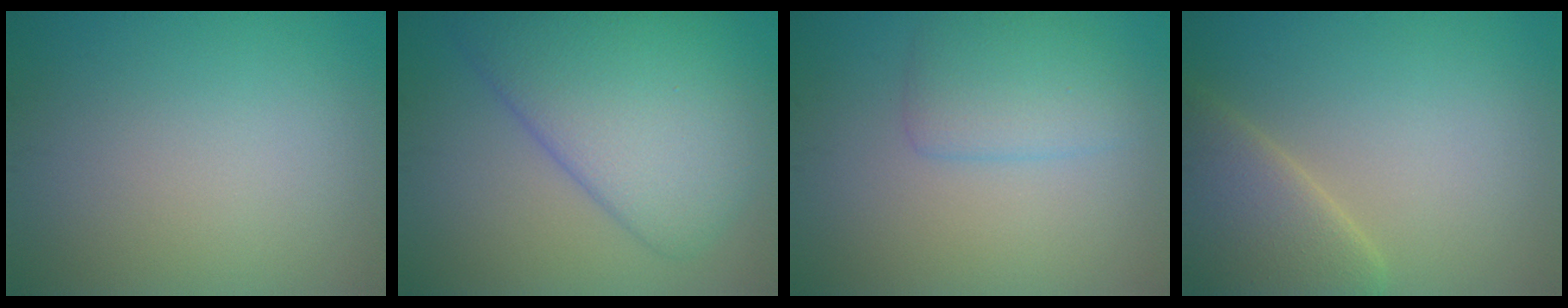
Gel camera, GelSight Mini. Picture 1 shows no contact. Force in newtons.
{"total": 9.0, "press": 8.9, "slide": 0.5}
{"total": 3.0, "press": 3.0, "slide": 0.2}
{"total": 5.7, "press": 5.7, "slide": 0.6}